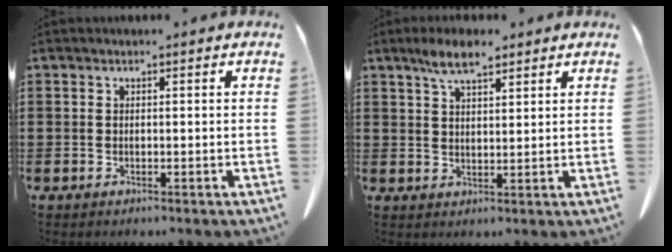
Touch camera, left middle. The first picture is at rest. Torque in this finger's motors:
{"motor_torque": [1.62, 0.52, 0.34, 0.11]}